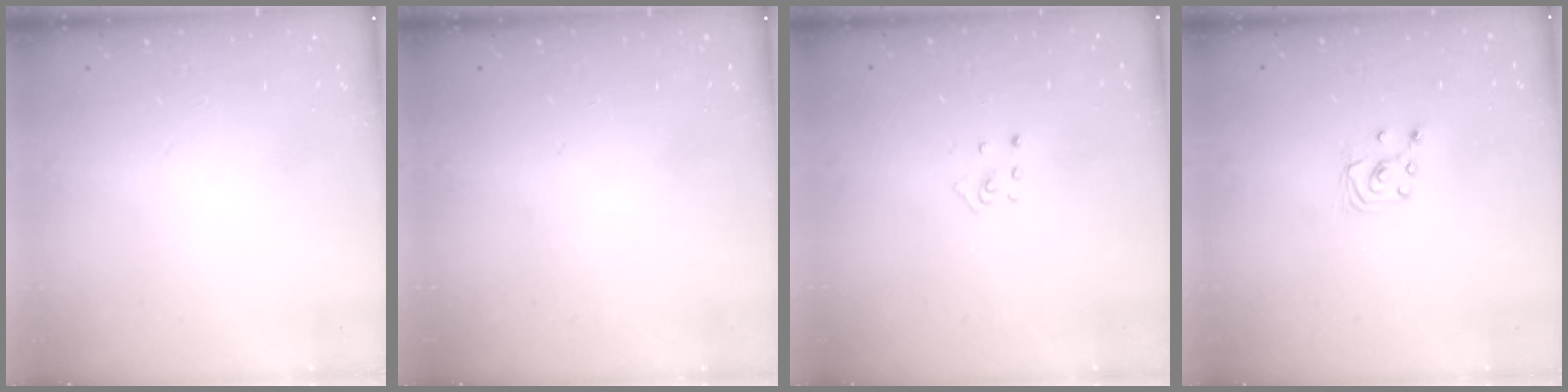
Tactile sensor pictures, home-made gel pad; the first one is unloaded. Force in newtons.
{"total": 0.0}
{"total": 2.9, "press": 2.9, "slide": 0.3}
{"total": 3.2, "press": 3.2, "slide": 0.2}